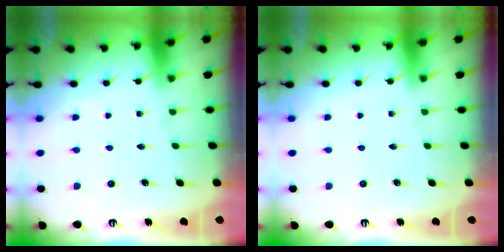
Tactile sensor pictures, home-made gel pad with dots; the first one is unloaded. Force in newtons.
{"total": 0.0}